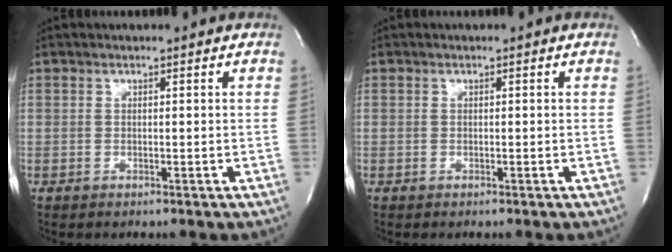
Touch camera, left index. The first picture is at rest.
{"total": 0.0}